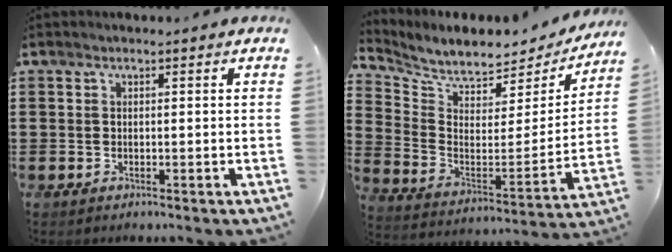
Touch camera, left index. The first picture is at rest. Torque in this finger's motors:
{"motor_torque": [1.53, -0.61, 0.01, -0.07]}